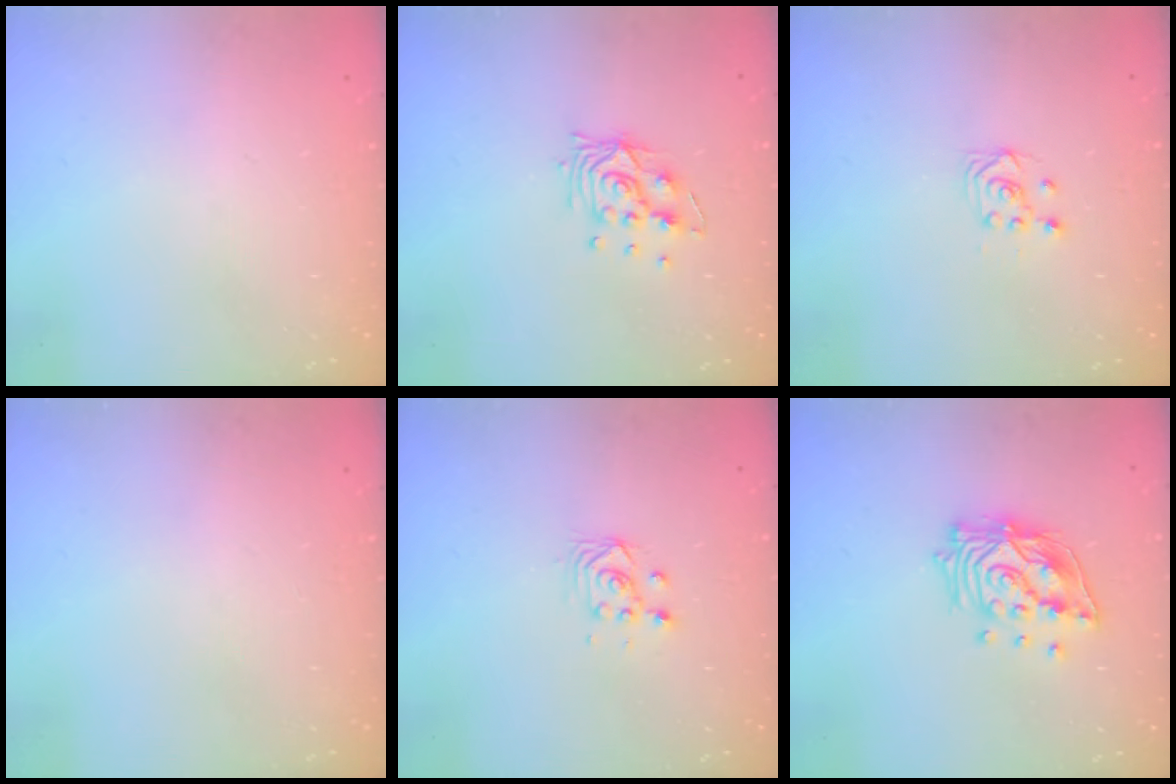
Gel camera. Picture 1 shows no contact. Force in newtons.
{"total": 8.9, "press": 8.9, "slide": 0.7}
{"total": 2.5, "press": 2.2, "slide": 1.2}
{"total": 0.0}
{"total": 3.3, "press": 3.1, "slide": 1.0}
{"total": 16.0, "press": 15.9, "slide": 2.0}